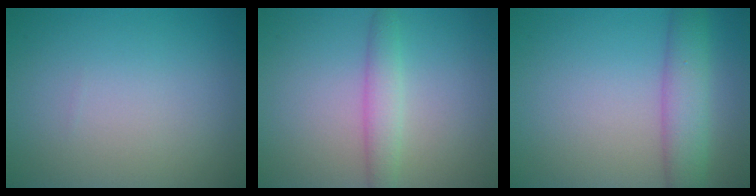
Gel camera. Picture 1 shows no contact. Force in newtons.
{"total": 2.4, "press": 2.4, "slide": 0.1}
{"total": 4.3, "press": 4.3, "slide": 0.1}